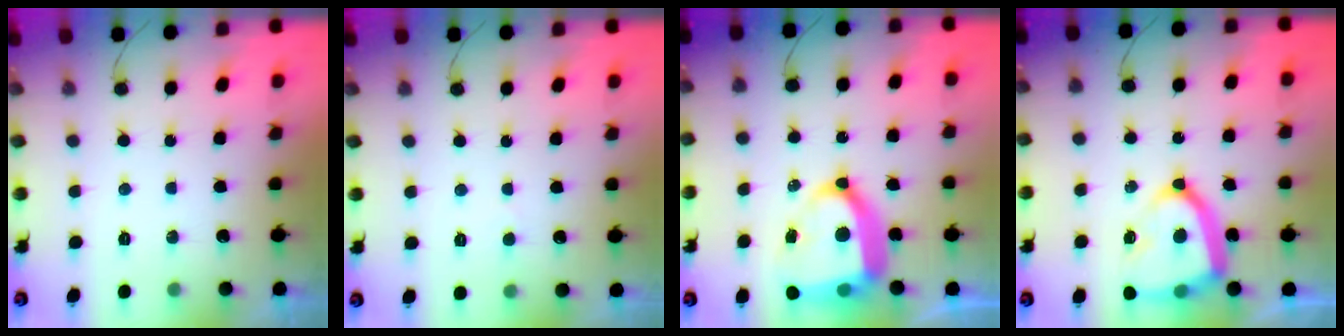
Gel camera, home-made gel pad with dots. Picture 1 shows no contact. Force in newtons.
{"total": 2.0, "press": 2.0, "slide": 0.2}
{"total": 16.9, "press": 16.8, "slide": 1.9}
{"total": 16.9, "press": 16.8, "slide": 1.5}